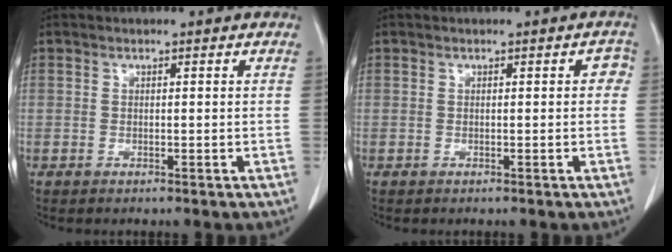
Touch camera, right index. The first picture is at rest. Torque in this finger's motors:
{"motor_torque": [0.10, 0.07, 0.00, 0.00]}